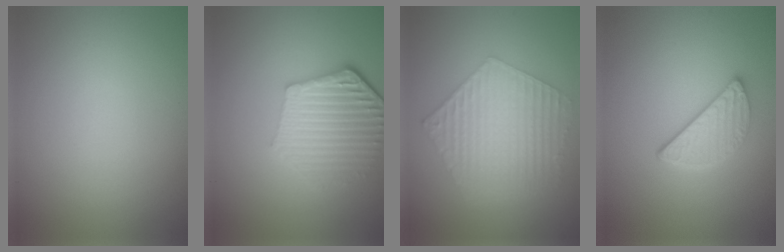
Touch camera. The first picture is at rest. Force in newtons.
{"total": 5.3, "press": 4.2, "slide": 3.3}
{"total": 6.0, "press": 4.3, "slide": 4.2}
{"total": 3.4, "press": 2.7, "slide": 2.0}